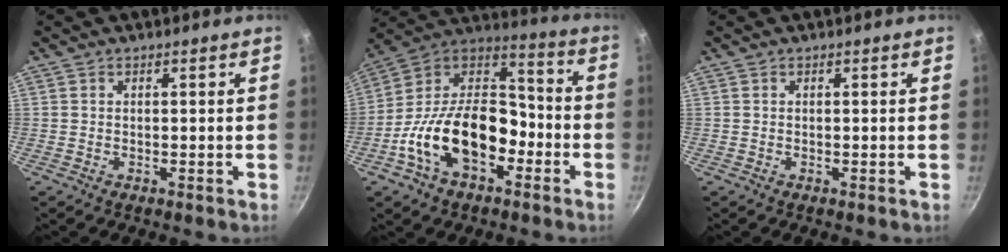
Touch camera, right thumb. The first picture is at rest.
{"total": 20.0, "force": [-7.5, 12.1, 14.0], "torque": [-0.216, 0.071, -0.145]}
{"total": 0.0}